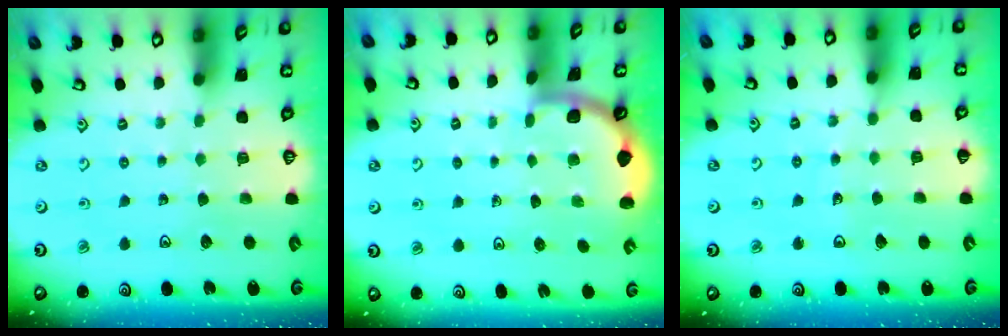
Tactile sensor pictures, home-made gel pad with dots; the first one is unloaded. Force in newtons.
{"total": 1.9, "press": 1.9, "slide": 0.0}
{"total": 2.2, "press": 2.2, "slide": 0.2}